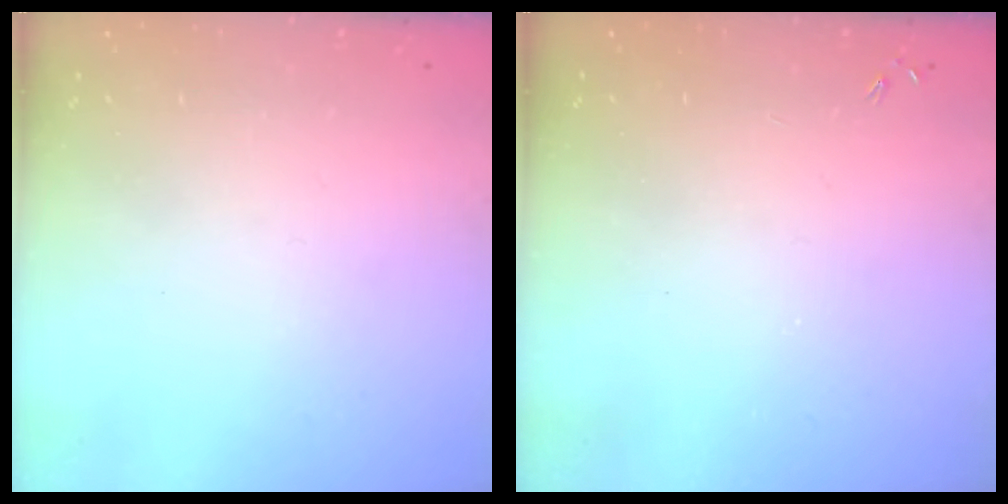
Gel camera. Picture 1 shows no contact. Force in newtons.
{"total": 1.1, "press": 0.9, "slide": 0.5}